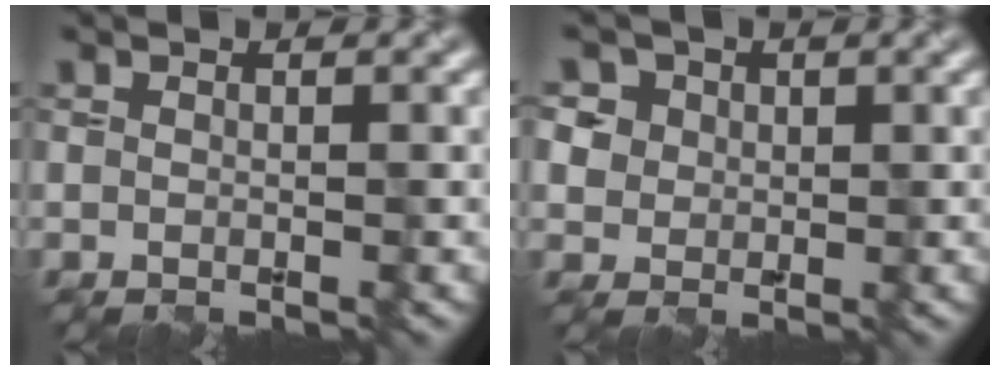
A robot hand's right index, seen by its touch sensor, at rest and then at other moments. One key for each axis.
{"total": 6.5, "fx": 3.1, "fy": 5.1, "fz": 2.5, "tx": -0.056, "ty": 0.021, "tz": 0.040}